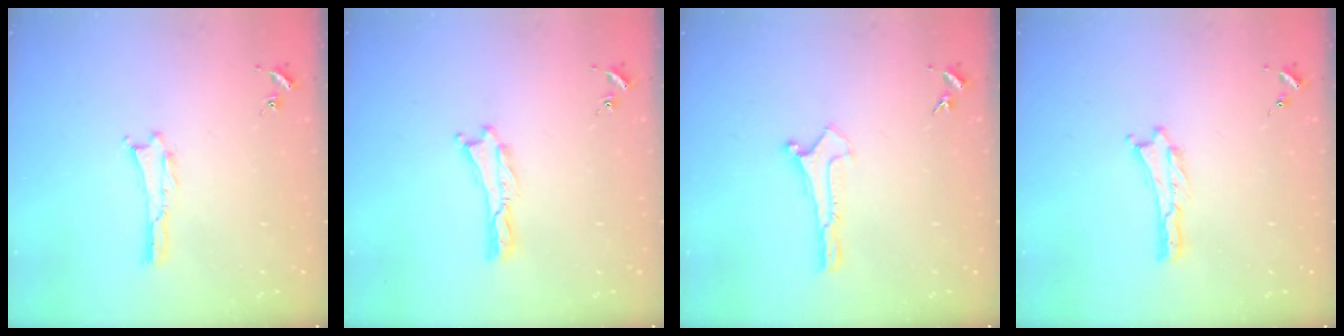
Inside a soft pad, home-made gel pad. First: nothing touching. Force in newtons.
{"total": 0.0}
{"total": 0.0}
{"total": 0.0}